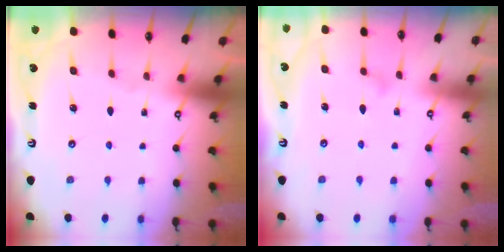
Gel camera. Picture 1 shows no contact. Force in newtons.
{"total": 6.8, "press": 6.7, "slide": 0.4}